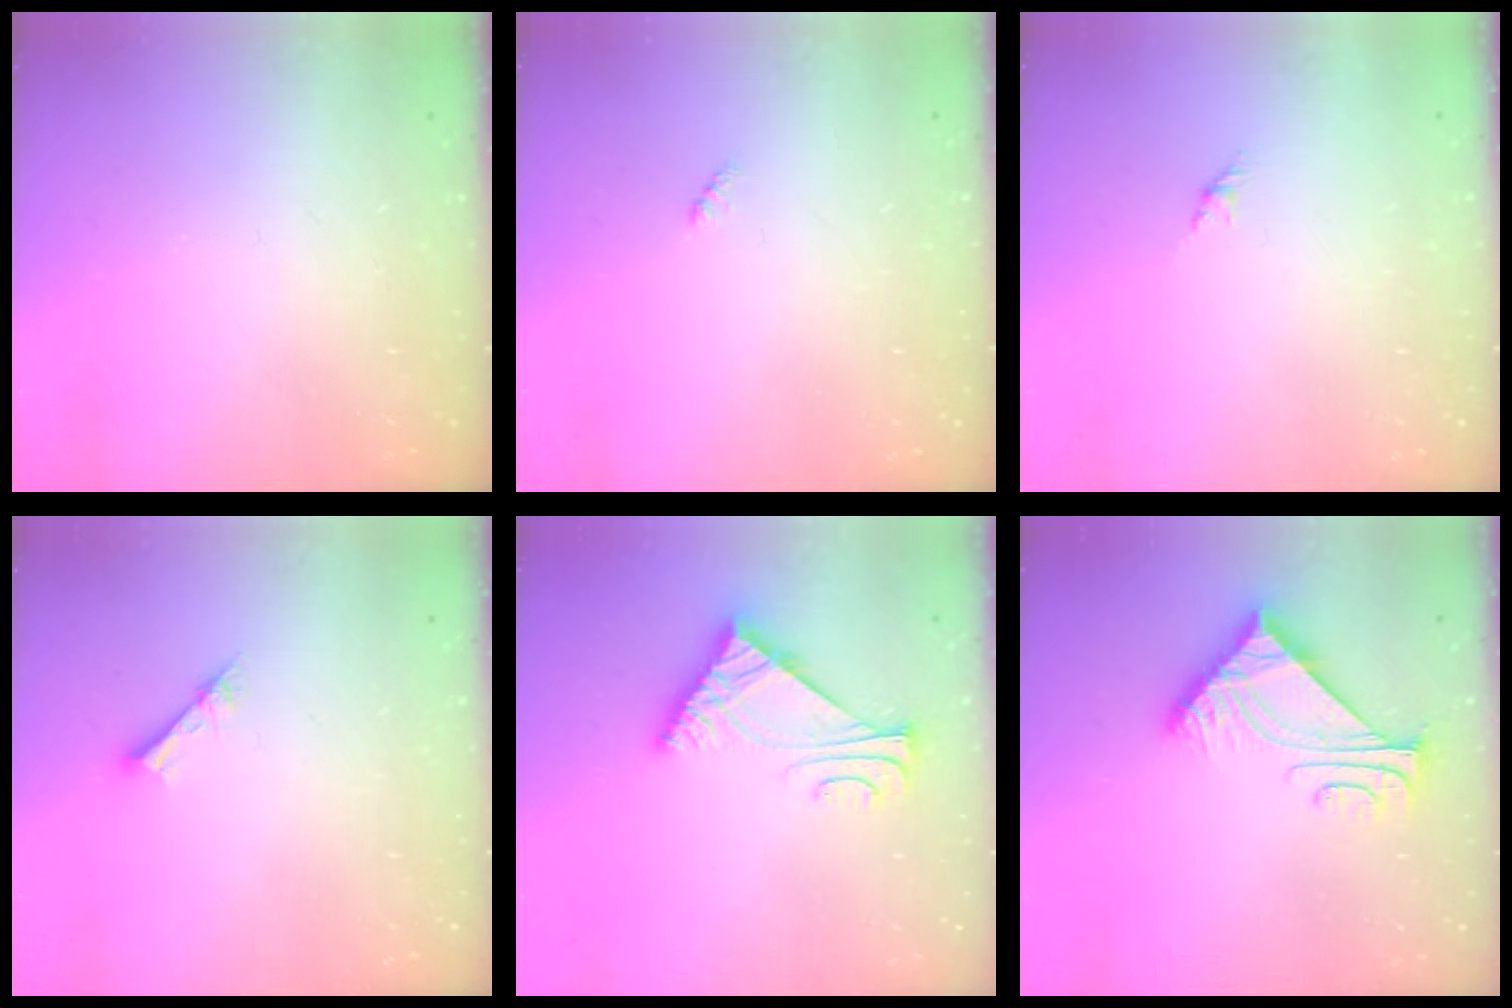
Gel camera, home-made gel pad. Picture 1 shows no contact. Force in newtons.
{"total": 1.9, "press": 1.9, "slide": 0.4}
{"total": 1.6, "press": 1.5, "slide": 0.7}
{"total": 1.5, "press": 1.5, "slide": 0.1}
{"total": 7.9, "press": 7.7, "slide": 1.5}
{"total": 7.7, "press": 7.6, "slide": 1.0}